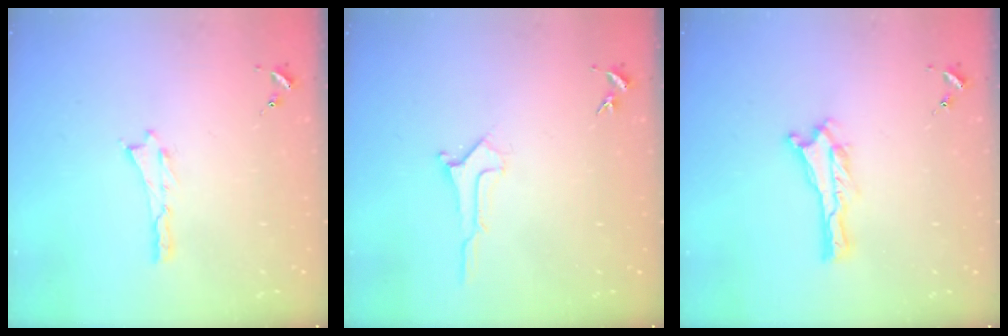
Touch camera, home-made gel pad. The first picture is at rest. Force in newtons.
{"total": 1.0, "press": 1.0, "slide": 0.0}
{"total": 0.0}